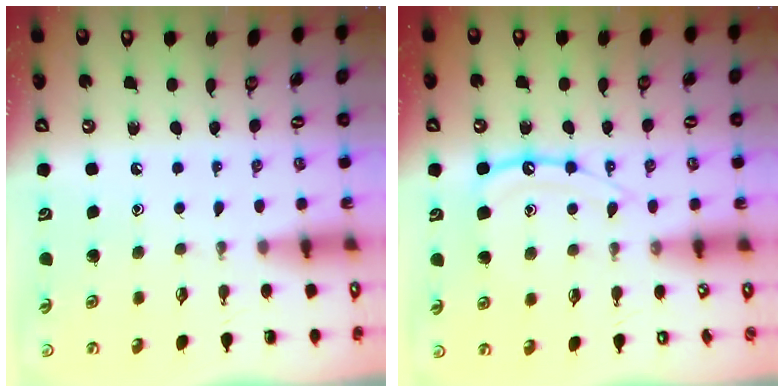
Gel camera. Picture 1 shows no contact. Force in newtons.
{"total": 11.4, "press": 11.3, "slide": 1.1}